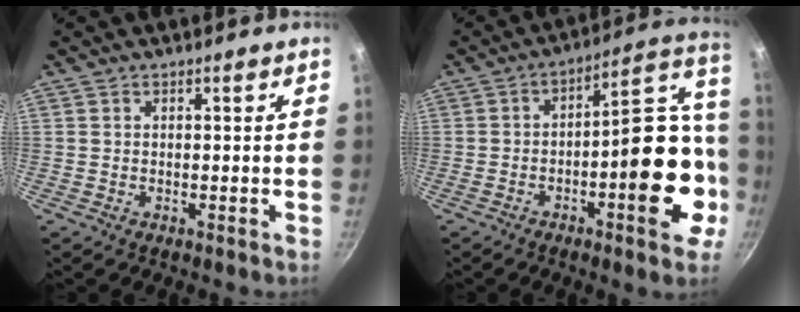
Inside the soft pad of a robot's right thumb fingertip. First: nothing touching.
{"total": 19.1, "force": [-4.7, 7.9, 16.7], "torque": [-0.179, 0.062, -0.070]}